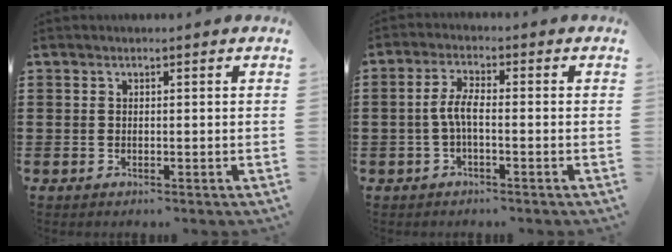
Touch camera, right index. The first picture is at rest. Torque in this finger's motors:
{"motor_torque": [0.75, -0.30, 0.49, 0.14]}